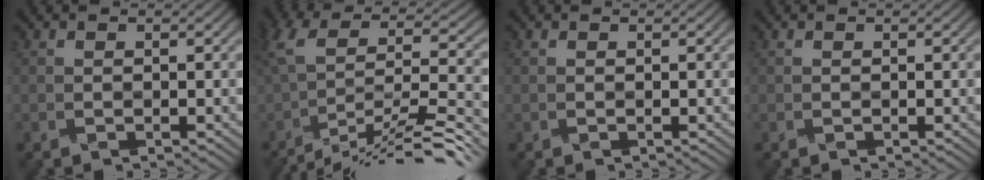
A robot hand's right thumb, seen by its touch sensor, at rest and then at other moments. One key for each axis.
{"total": 13.6, "fx": -9.6, "fy": 3.0, "fz": 9.2, "tx": -0.186, "ty": 0.009, "tz": -0.157}
{"total": 0.0}
{"total": 0.0}